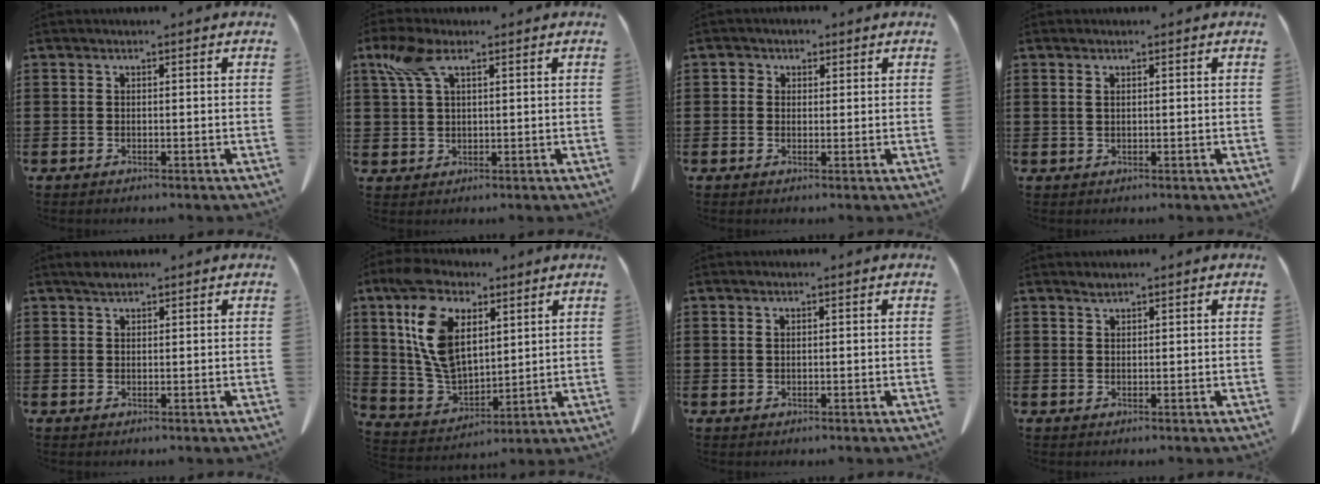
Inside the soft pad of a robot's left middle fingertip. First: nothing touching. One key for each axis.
{"total": 5.8, "fx": 2.9, "fy": 2.9, "fz": 4.2, "tx": -0.101, "ty": 0.007, "tz": 0.051}
{"total": 1.7, "fx": 0.9, "fy": 1.3, "fz": 0.6, "tx": -0.015, "ty": 0.008, "tz": 0.015}
{"total": 1.0, "fx": 0.4, "fy": 0.3, "fz": 0.8, "tx": -0.019, "ty": 0.003, "tz": 0.007}
{"total": 1.1, "fx": 1.0, "fy": 0.3, "fz": 0.4, "tx": -0.010, "ty": 0.000, "tz": 0.019}
{"total": 12.5, "fx": 6.2, "fy": 7.3, "fz": 8.0, "tx": -0.203, "ty": 0.004, "tz": 0.115}
{"total": 0.7, "fx": 0.3, "fy": 0.3, "fz": 0.6, "tx": -0.015, "ty": 0.002, "tz": 0.006}
{"total": 0.7, "fx": 0.7, "fy": 0.0, "fz": 0.2, "tx": -0.005, "ty": -0.002, "tz": 0.014}